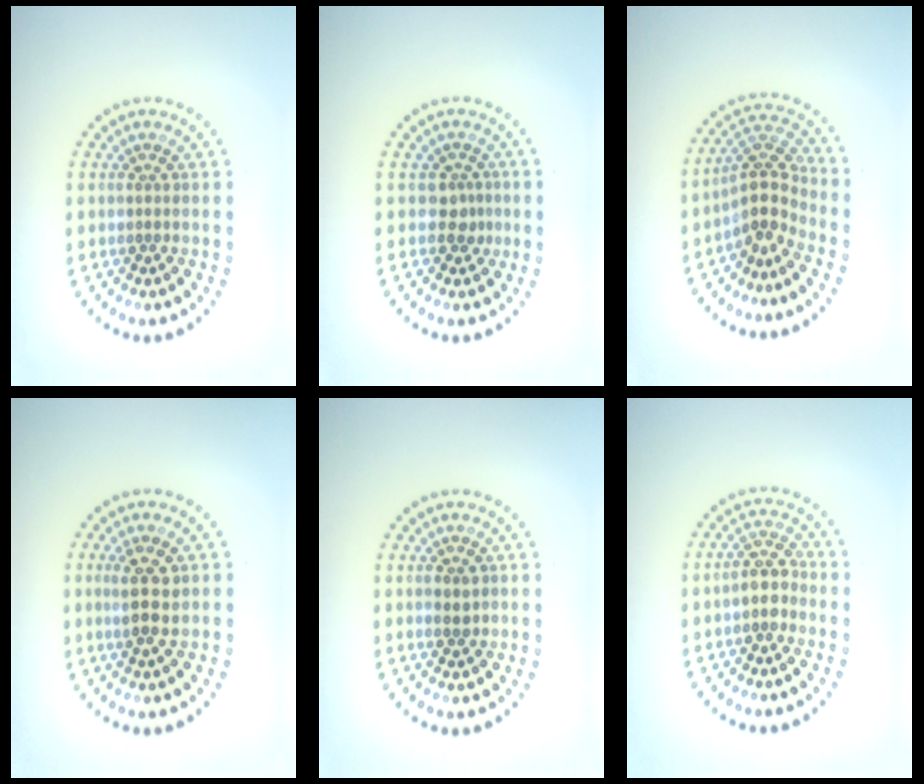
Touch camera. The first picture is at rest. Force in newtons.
{"total": 1.7, "press": 1.3, "slide": 1.1}
{"total": 3.8, "press": 2.6, "slide": 2.7}
{"total": 2.8, "press": 2.6, "slide": 0.9}
{"total": 1.2, "press": 1.2, "slide": 0.1}
{"total": 2.5, "press": 2.1, "slide": 1.2}